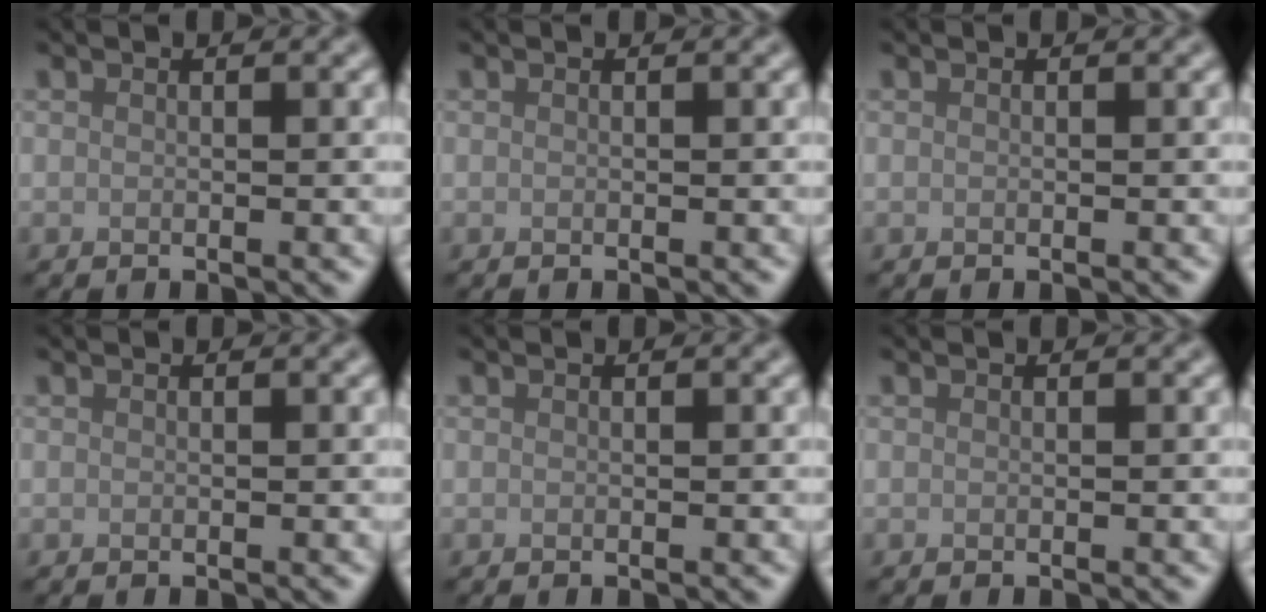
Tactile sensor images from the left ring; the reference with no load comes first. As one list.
[{"total": 0.0}, {"total": 0.0}, {"total": 0.0}, {"total": 0.0}, {"total": 0.0}]